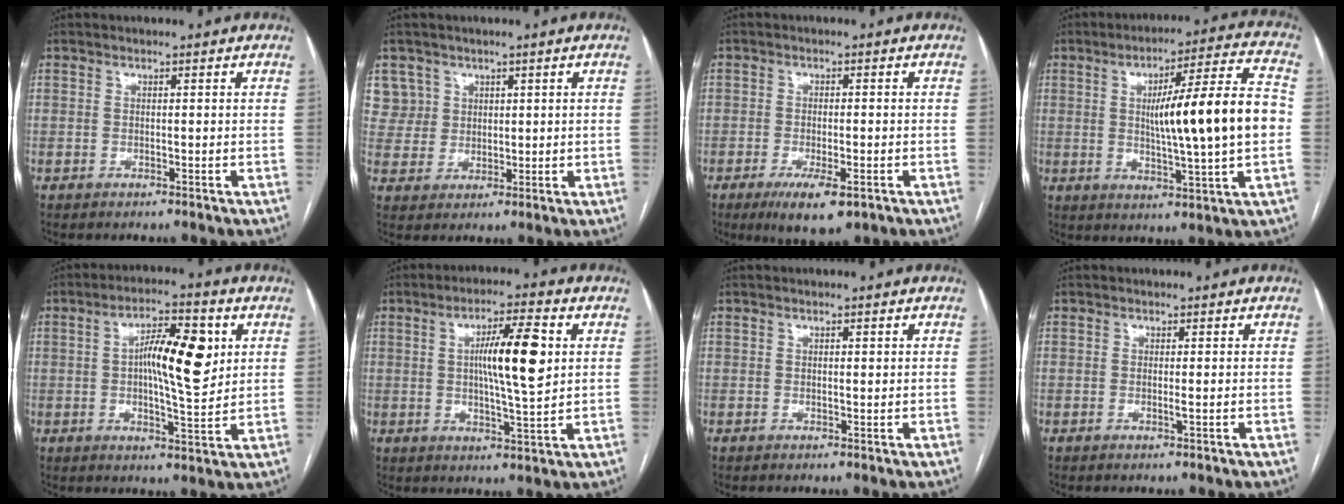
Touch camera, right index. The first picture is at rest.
{"total": 5.6, "force": [2.8, 4.8, -0.4], "torque": [0.021, 0.008, 0.058]}
{"total": 6.8, "force": [-3.7, 2.0, 5.3], "torque": [-0.089, -0.012, -0.052]}
{"total": 16.7, "force": [0.2, 0.3, 16.7], "torque": [-0.259, 0.010, 0.003]}
{"total": 10.8, "force": [2.1, 2.6, 10.3], "torque": [-0.171, 0.013, 0.031]}
{"total": 10.3, "force": [1.8, 0.9, 10.1], "torque": [-0.171, 0.004, 0.029]}
{"total": 0.6, "force": [0.2, 0.2, 0.5], "torque": [-0.009, 0.001, 0.002]}
{"total": 0.6, "force": [-0.1, -0.1, 0.6], "torque": [-0.012, -0.002, -0.003]}